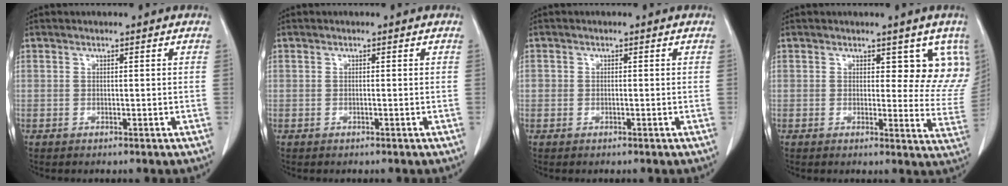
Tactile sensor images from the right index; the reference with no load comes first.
{"total": 0.0}
{"total": 0.8, "force": [-0.1, 0.7, 0.5], "torque": [-0.006, 0.005, -0.001]}
{"total": 8.5, "force": [5.3, 4.5, 4.9], "torque": [-0.024, -0.019, 0.047]}